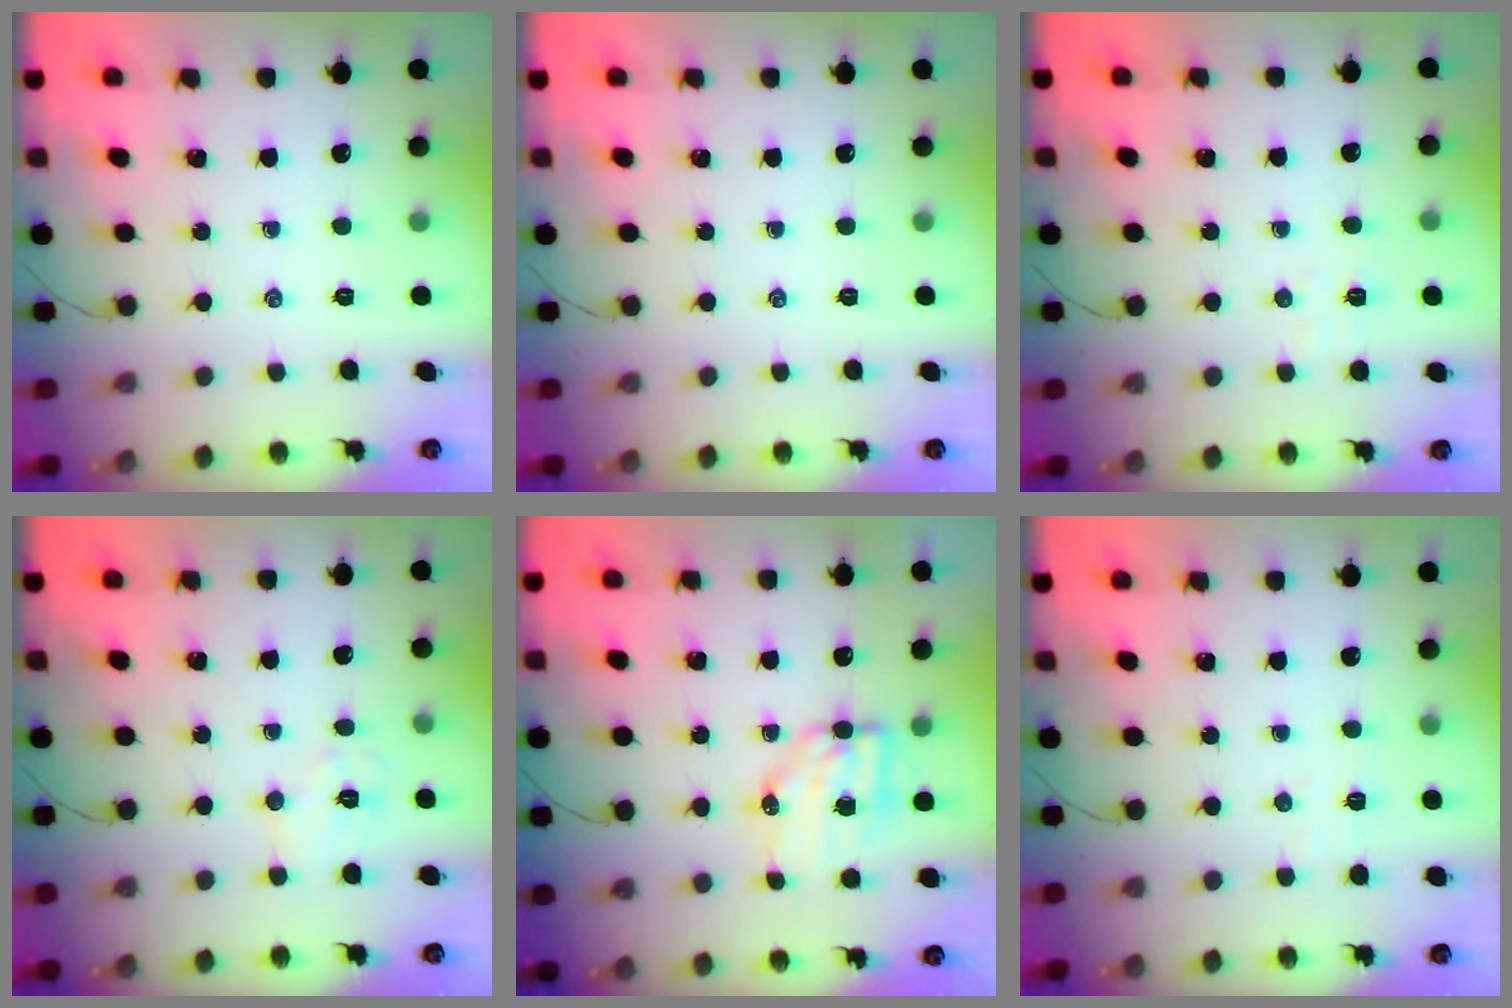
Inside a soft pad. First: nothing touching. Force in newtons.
{"total": 0.0}
{"total": 4.0, "press": 3.9, "slide": 0.9}
{"total": 6.1, "press": 6.0, "slide": 1.0}
{"total": 7.8, "press": 7.8, "slide": 1.1}
{"total": 2.6, "press": 2.5, "slide": 0.8}